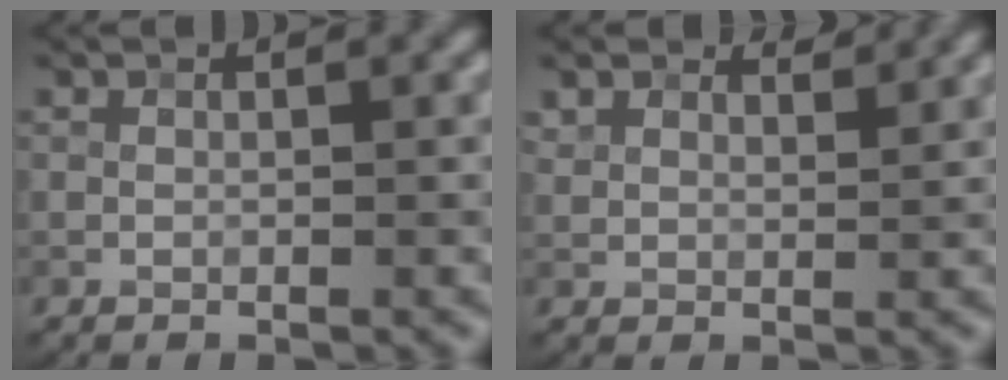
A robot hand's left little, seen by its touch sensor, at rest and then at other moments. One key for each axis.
{"total": 2.7, "fx": 2.4, "fy": 1.0, "fz": 0.5, "tx": -0.021, "ty": 0.003, "tz": 0.039}